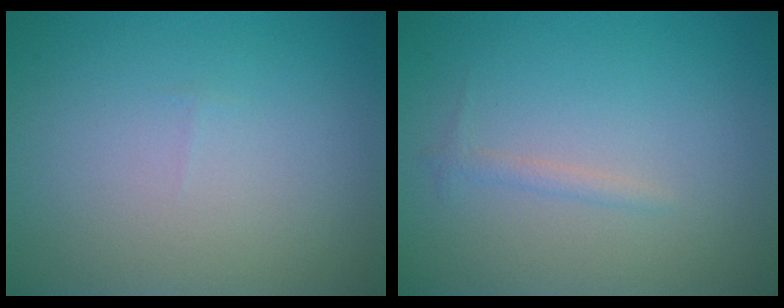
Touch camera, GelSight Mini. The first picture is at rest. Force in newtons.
{"total": 0.8, "press": 0.8, "slide": 0.0}